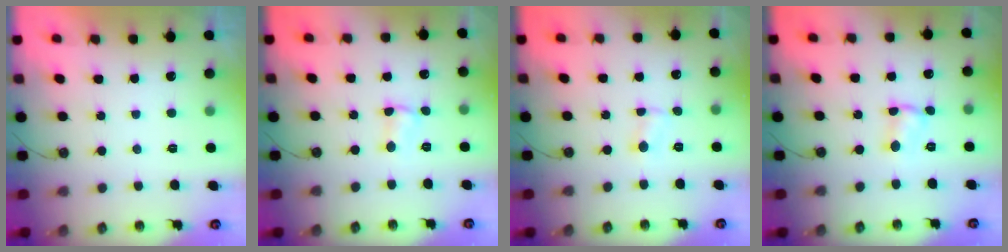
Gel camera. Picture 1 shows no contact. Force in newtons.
{"total": 1.9, "press": 1.9, "slide": 0.3}
{"total": 1.6, "press": 1.5, "slide": 0.4}
{"total": 2.0, "press": 2.0, "slide": 0.0}